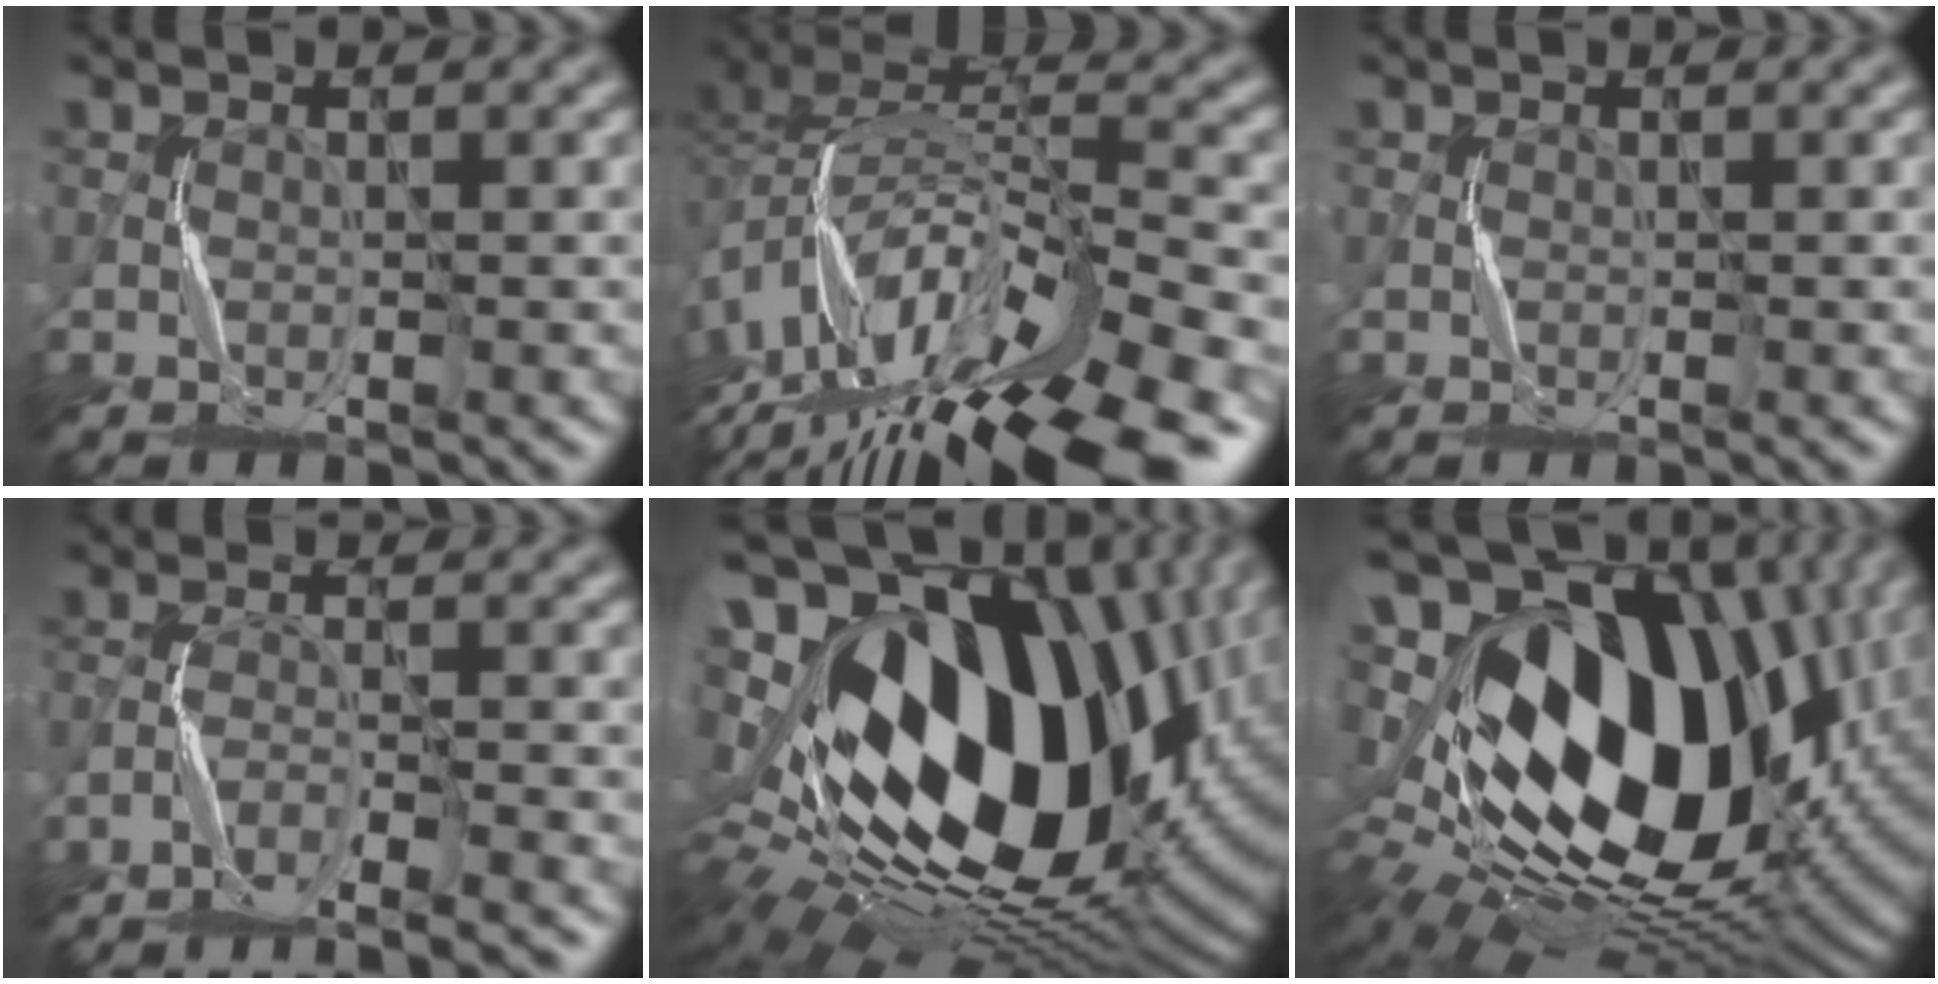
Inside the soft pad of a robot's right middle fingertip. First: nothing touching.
{"total": 14.2, "force": [-8.2, 5.7, 10.0], "torque": [-0.206, 0.002, -0.128]}
{"total": 0.0}
{"total": 4.7, "force": [-3.7, 0.8, 2.8], "torque": [-0.049, -0.010, -0.069]}
{"total": 20.6, "force": [3.6, 13.3, 15.2], "torque": [-0.278, 0.005, 0.077]}
{"total": 18.8, "force": [4.8, 12.6, 13.1], "torque": [-0.237, 0.020, 0.084]}